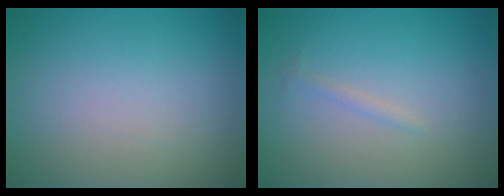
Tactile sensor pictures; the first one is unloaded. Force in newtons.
{"total": 0.6, "press": 0.6, "slide": 0.0}